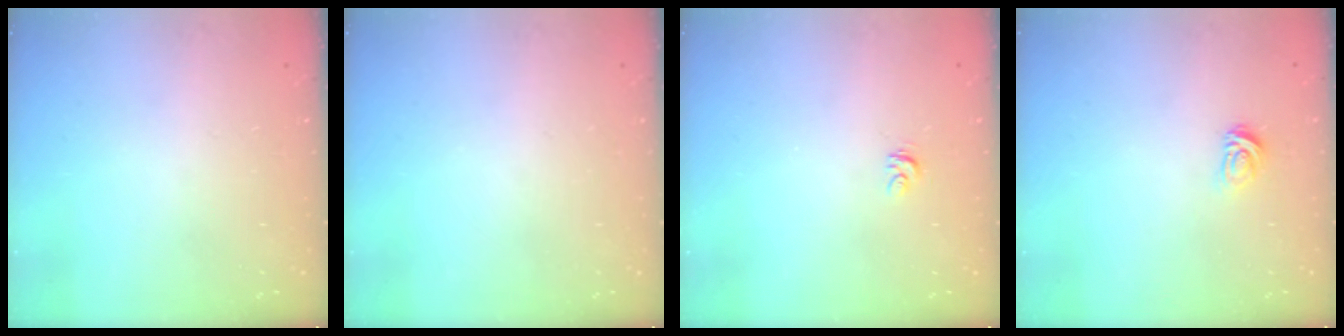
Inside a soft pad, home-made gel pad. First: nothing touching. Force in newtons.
{"total": 0.0}
{"total": 3.9, "press": 3.9, "slide": 0.1}
{"total": 3.4, "press": 3.4, "slide": 0.5}